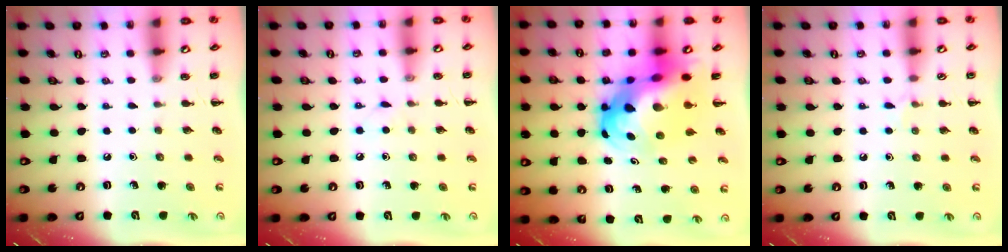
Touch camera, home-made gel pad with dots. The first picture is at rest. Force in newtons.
{"total": 2.9, "press": 2.8, "slide": 0.9}
{"total": 13.4, "press": 12.9, "slide": 3.5}
{"total": 4.6, "press": 4.3, "slide": 1.7}